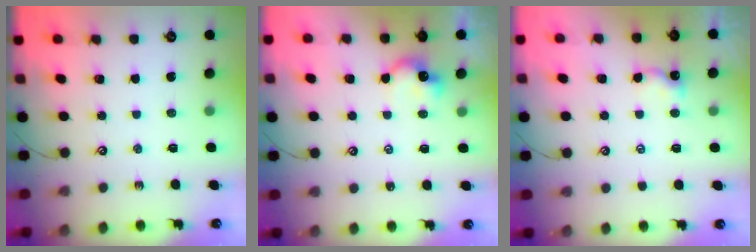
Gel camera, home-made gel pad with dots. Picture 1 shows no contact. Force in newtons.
{"total": 1.8, "press": 1.7, "slide": 0.5}
{"total": 3.3, "press": 3.3, "slide": 0.0}